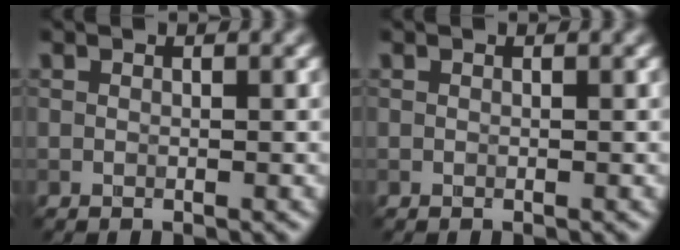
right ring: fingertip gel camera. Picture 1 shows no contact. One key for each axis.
{"total": 0.0}